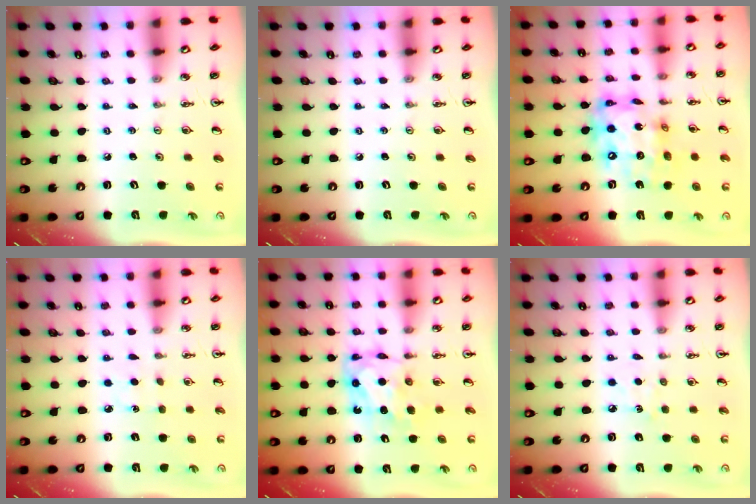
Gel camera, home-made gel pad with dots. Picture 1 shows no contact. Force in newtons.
{"total": 0.0}
{"total": 16.6, "press": 16.6, "slide": 1.6}
{"total": 3.6, "press": 3.6, "slide": 0.5}
{"total": 6.7, "press": 6.7, "slide": 0.4}
{"total": 5.5, "press": 5.5, "slide": 0.6}